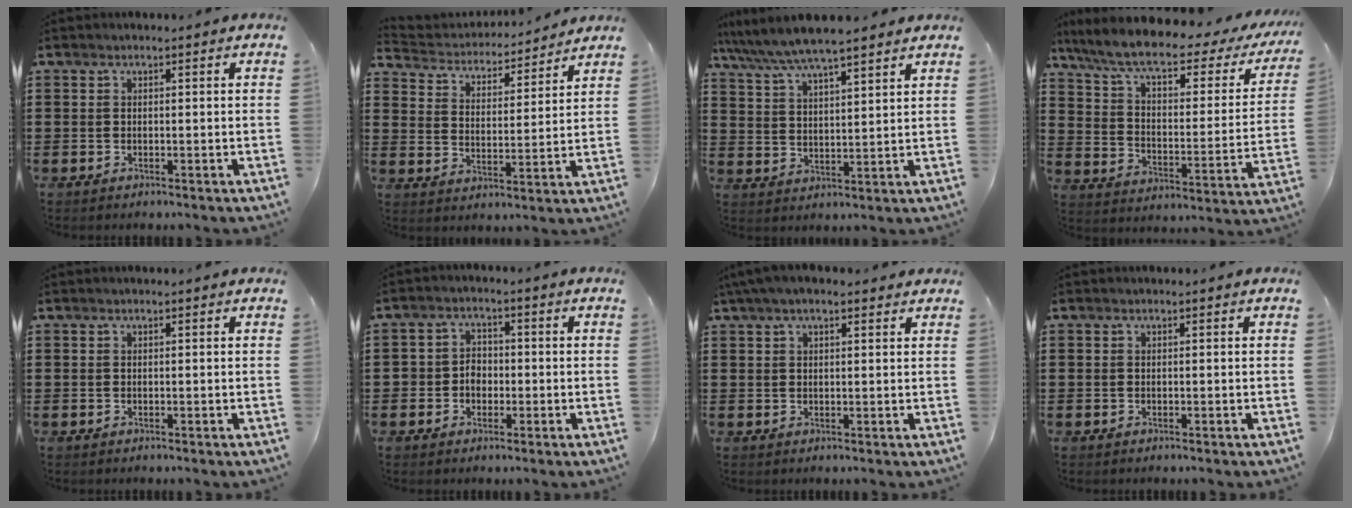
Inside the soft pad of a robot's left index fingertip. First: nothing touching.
{"total": 3.4, "force": [3.4, 0.6, -0.1], "torque": [-0.023, -0.028, 0.051]}
{"total": 6.3, "force": [5.6, 0.5, 2.7], "torque": [-0.075, -0.023, 0.097]}
{"total": 8.7, "force": [6.2, 1.8, 5.7], "torque": [-0.134, -0.031, 0.102]}
{"total": 0.0}
{"total": 3.0, "force": [-0.9, 2.5, 1.2], "torque": [-0.032, 0.005, -0.021]}
{"total": 3.4, "force": [2.2, 1.1, 2.3], "torque": [-0.049, 0.008, 0.041]}
{"total": 0.0}